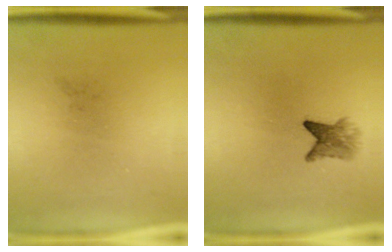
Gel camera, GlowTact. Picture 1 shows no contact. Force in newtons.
{"total": 3.0}